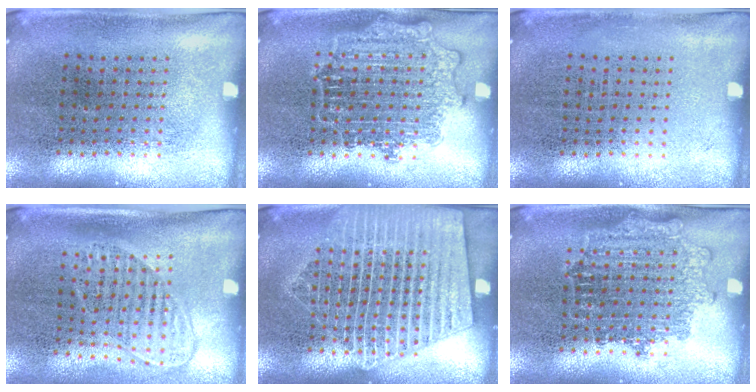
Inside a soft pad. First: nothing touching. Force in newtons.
{"total": 2.8, "press": 2.8, "slide": 0.5}
{"total": 0.0}
{"total": 1.5, "press": 1.2, "slide": 0.8}
{"total": 4.0, "press": 3.9, "slide": 0.4}
{"total": 1.1, "press": 1.1, "slide": 0.1}